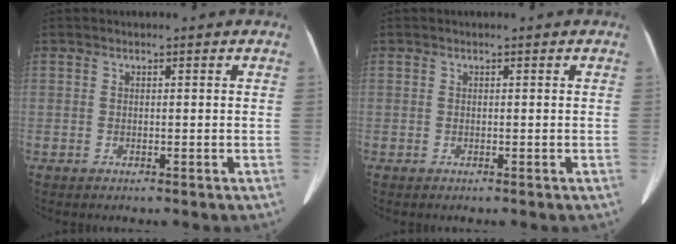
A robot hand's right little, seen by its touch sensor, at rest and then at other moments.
{"total": 0.0}